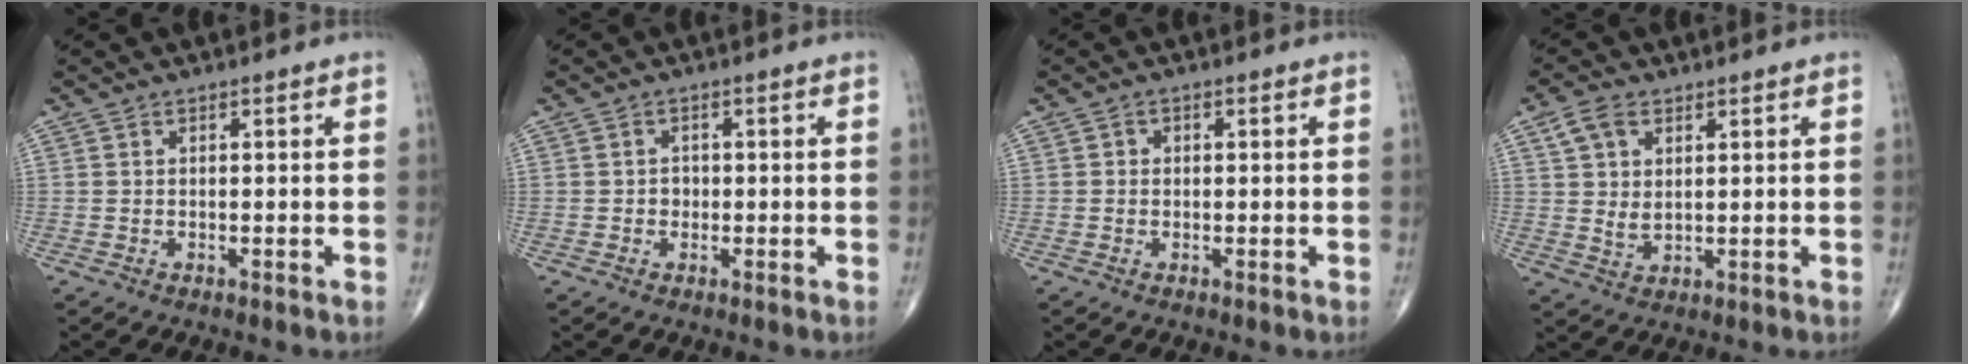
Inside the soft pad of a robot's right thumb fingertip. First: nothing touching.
{"total": 1.5, "force": [-0.2, 1.4, 0.6], "torque": [-0.001, 0.005, -0.006]}
{"total": 1.0, "force": [0.0, 0.9, 0.5], "torque": [-0.002, 0.002, -0.003]}
{"total": 6.1, "force": [2.4, 3.6, 4.2], "torque": [-0.077, -0.007, 0.049]}